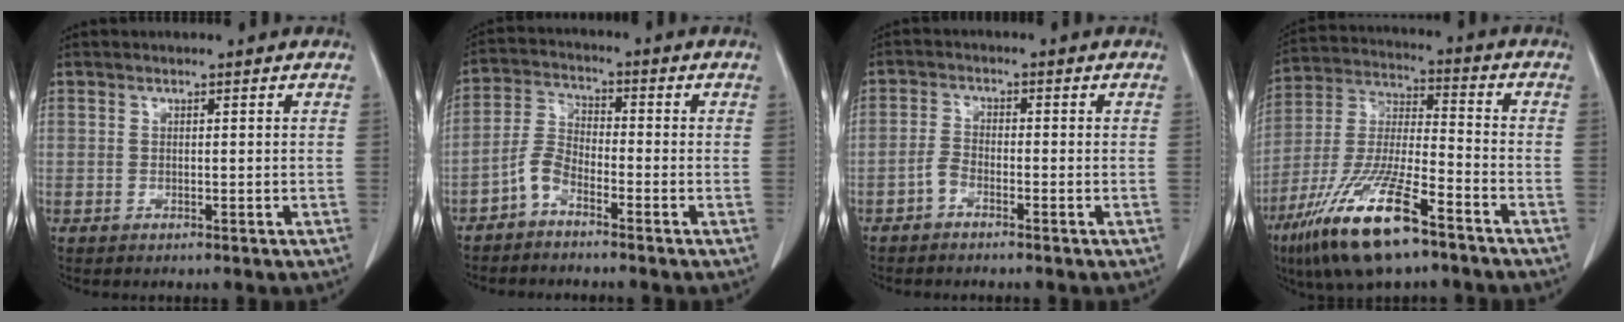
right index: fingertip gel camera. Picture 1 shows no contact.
{"total": 3.7, "force": [-2.8, 1.3, 2.0], "torque": [-0.047, 0.005, -0.061]}
{"total": 2.0, "force": [-1.5, 0.7, 1.1], "torque": [-0.026, 0.003, -0.033]}
{"total": 17.2, "force": [-10.7, 3.3, 13.1], "torque": [-0.286, -0.034, -0.198]}